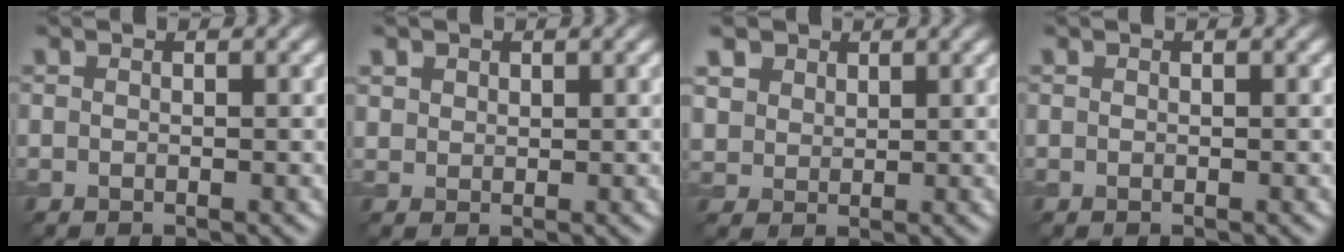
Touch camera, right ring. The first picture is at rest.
{"total": 1.5, "force": [0.9, 1.2, 0.3], "torque": [-0.009, -0.006, 0.024]}
{"total": 4.1, "force": [2.3, 3.0, 1.5], "torque": [-0.061, -0.001, 0.053]}
{"total": 0.0}